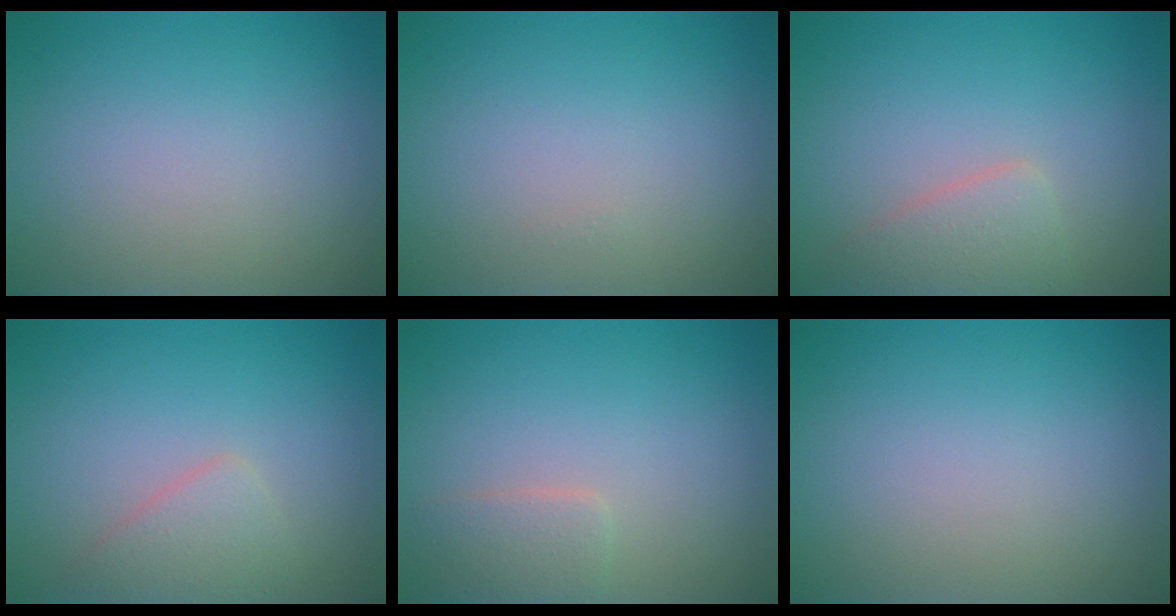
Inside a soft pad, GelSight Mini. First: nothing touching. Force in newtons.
{"total": 0.0}
{"total": 2.4, "press": 2.4, "slide": 0.1}
{"total": 2.2, "press": 2.1, "slide": 0.2}
{"total": 2.0, "press": 2.0, "slide": 0.0}
{"total": 0.0}